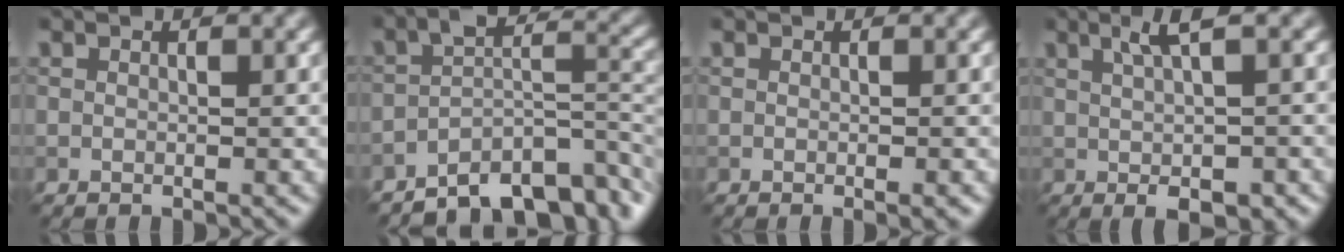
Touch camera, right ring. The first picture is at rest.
{"total": 8.4, "force": [-5.4, 3.4, 5.4], "torque": [-0.060, 0.002, -0.093]}
{"total": 1.1, "force": [-0.4, 0.2, 1.0], "torque": [-0.010, -0.003, -0.007]}
{"total": 4.5, "force": [0.6, 1.1, 4.3], "torque": [-0.060, 0.003, 0.012]}